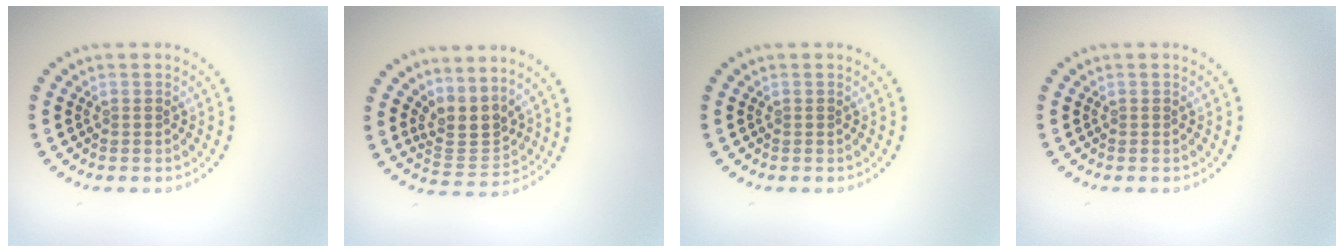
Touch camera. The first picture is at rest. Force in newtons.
{"total": 3.1, "press": 2.3, "slide": 2.1}
{"total": 0.0}
{"total": 0.0}